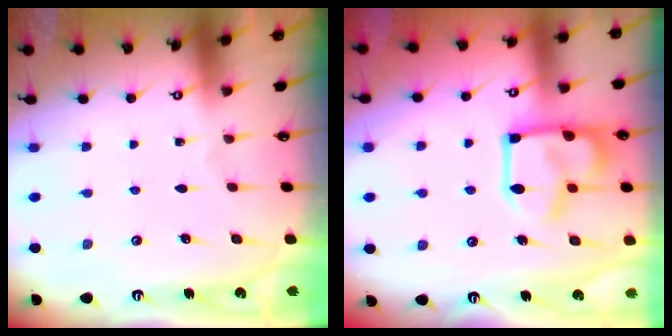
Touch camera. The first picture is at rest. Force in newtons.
{"total": 11.8, "press": 11.7, "slide": 1.3}